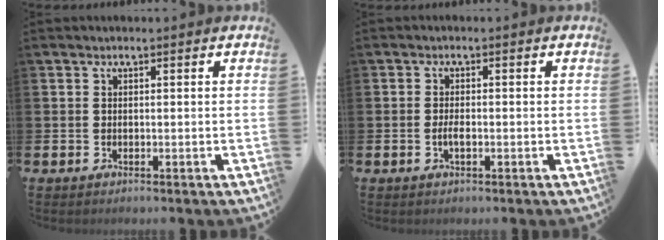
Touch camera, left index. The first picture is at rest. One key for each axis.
{"total": 1.5, "fx": -0.4, "fy": 0.6, "fz": 1.4, "tx": -0.020, "ty": -0.003, "tz": -0.009}